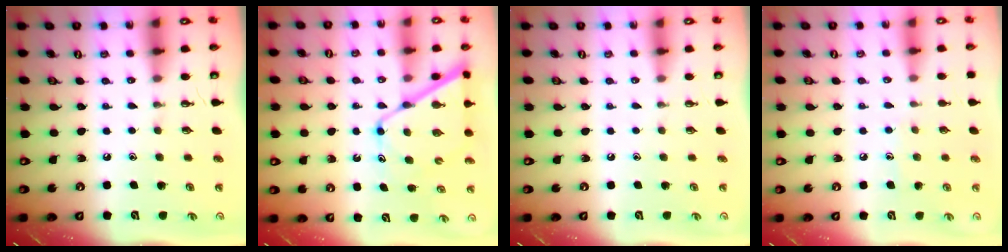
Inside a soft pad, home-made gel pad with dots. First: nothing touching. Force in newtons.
{"total": 12.9, "press": 12.9, "slide": 1.1}
{"total": 0.0}
{"total": 5.4, "press": 5.4, "slide": 0.6}